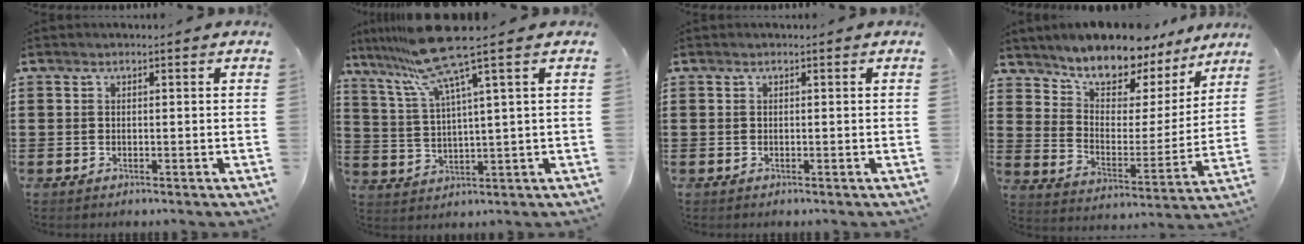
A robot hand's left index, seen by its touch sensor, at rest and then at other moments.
{"total": 10.6, "force": [7.0, -0.6, 8.0], "torque": [-0.192, -0.032, 0.114]}
{"total": 0.0}
{"total": 8.7, "force": [8.2, 2.6, 1.3], "torque": [-0.066, -0.064, 0.148]}